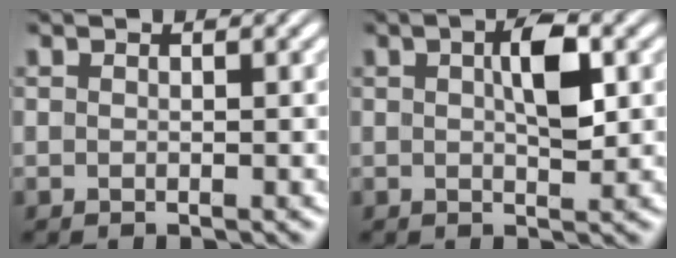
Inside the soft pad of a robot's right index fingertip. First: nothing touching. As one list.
[{"total": 3.6, "force": [0.6, 1.0, 3.4], "torque": [-0.053, -0.004, 0.010]}]